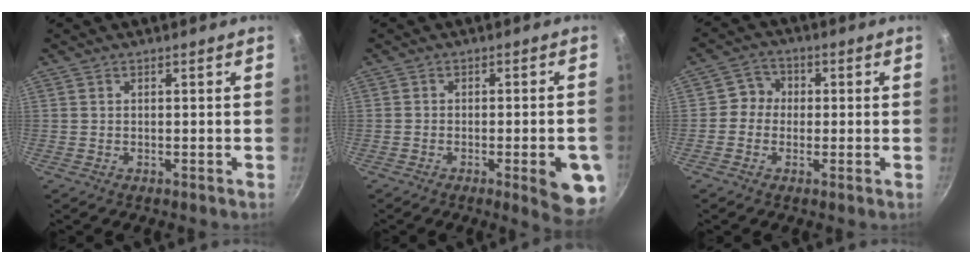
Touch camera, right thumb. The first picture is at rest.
{"total": 9.3, "force": [-3.2, 2.3, 8.4], "torque": [-0.081, 0.010, -0.038]}
{"total": 4.3, "force": [-0.2, 4.1, 1.4], "torque": [0.007, 0.011, -0.018]}